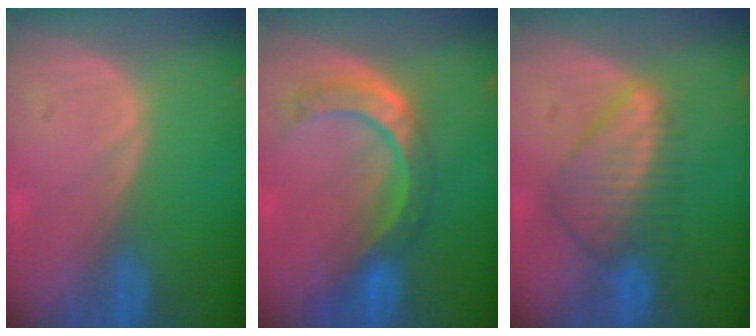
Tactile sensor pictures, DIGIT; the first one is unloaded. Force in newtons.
{"total": 8.7, "press": 7.3, "slide": 4.7}
{"total": 7.7, "press": 7.0, "slide": 3.2}